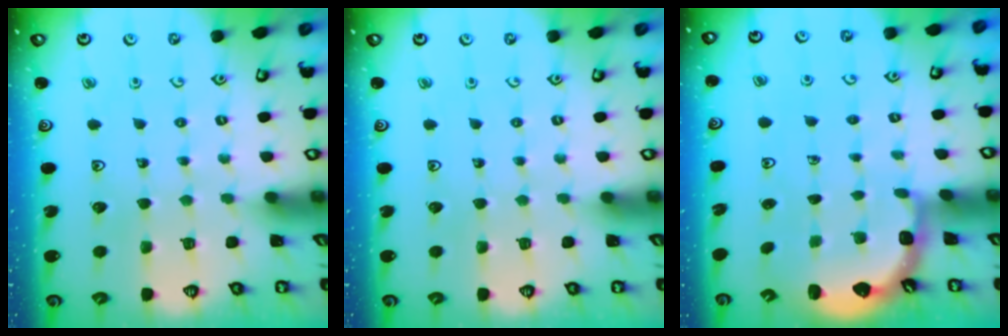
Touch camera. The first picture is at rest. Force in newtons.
{"total": 0.0}
{"total": 2.2, "press": 1.8, "slide": 1.3}